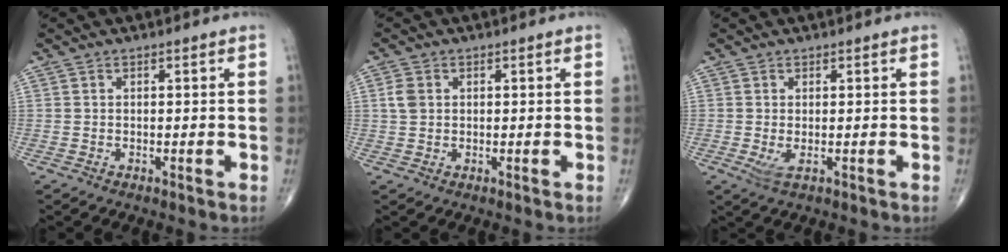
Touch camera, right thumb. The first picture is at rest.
{"total": 2.6, "force": [0.6, 2.1, 1.6], "torque": [-0.032, 0.004, 0.011]}
{"total": 2.0, "force": [-0.3, 0.7, 1.8], "torque": [-0.040, -0.007, -0.001]}